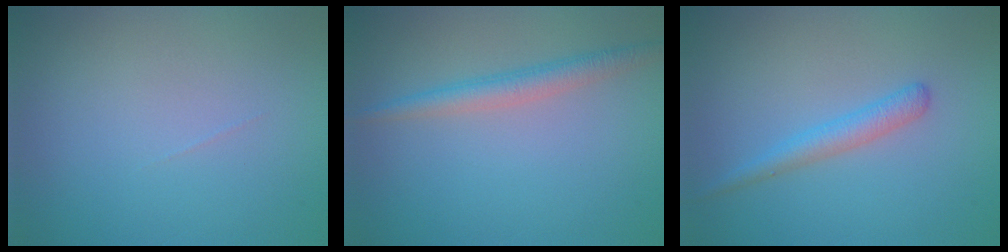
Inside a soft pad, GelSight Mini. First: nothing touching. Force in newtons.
{"total": 2.5, "press": 2.5, "slide": 0.1}
{"total": 2.1, "press": 2.1, "slide": 0.1}